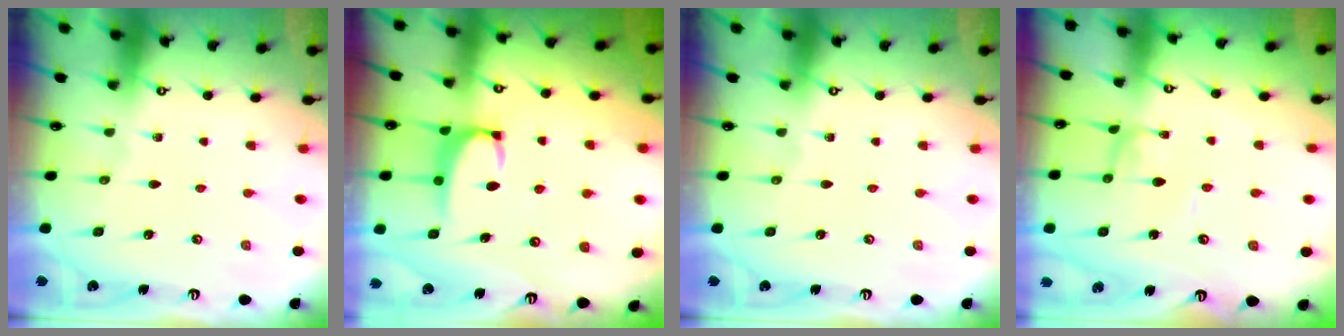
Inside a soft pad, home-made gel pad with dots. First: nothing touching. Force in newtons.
{"total": 2.3, "press": 2.2, "slide": 0.6}
{"total": 0.0}
{"total": 2.2, "press": 2.2, "slide": 0.1}